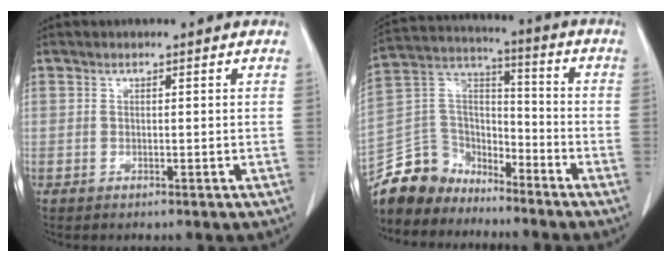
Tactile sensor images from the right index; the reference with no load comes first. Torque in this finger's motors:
{"motor_torque": [-0.54, -0.35, -0.53, -0.21]}